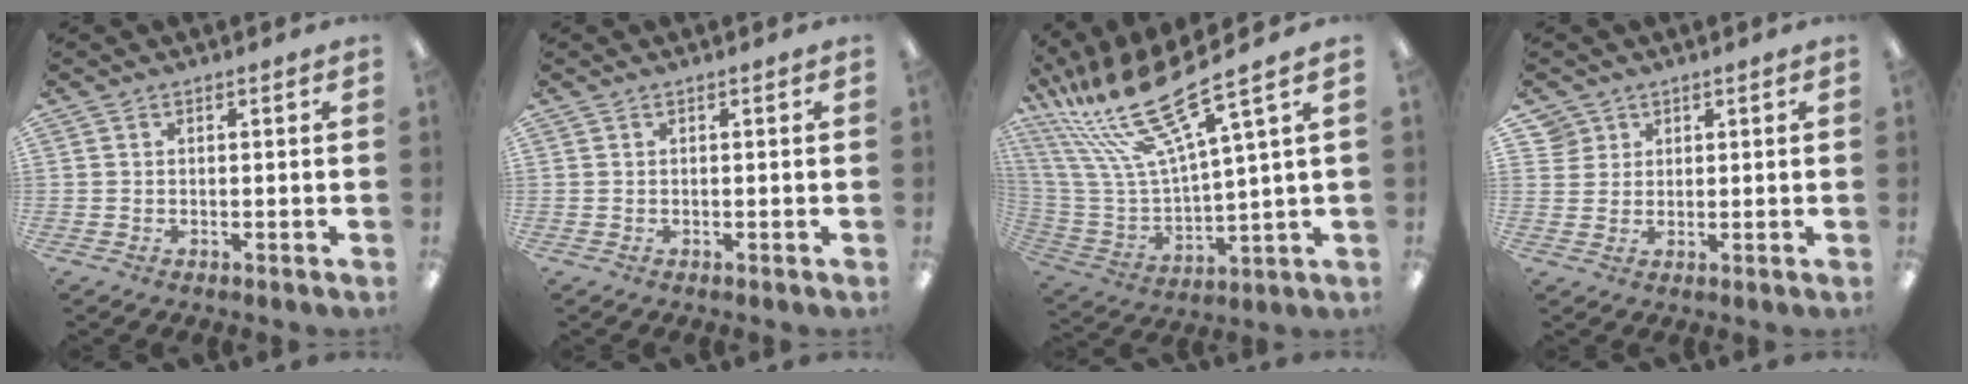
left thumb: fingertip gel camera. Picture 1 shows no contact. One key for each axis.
{"total": 0.0}
{"total": 23.6, "fx": 16.4, "fy": 5.6, "fz": 16.0, "tx": -0.352, "ty": -0.109, "tz": 0.271}
{"total": 3.6, "fx": 2.1, "fy": 2.9, "fz": 0.0, "tx": 0.002, "ty": -0.003, "tz": 0.037}